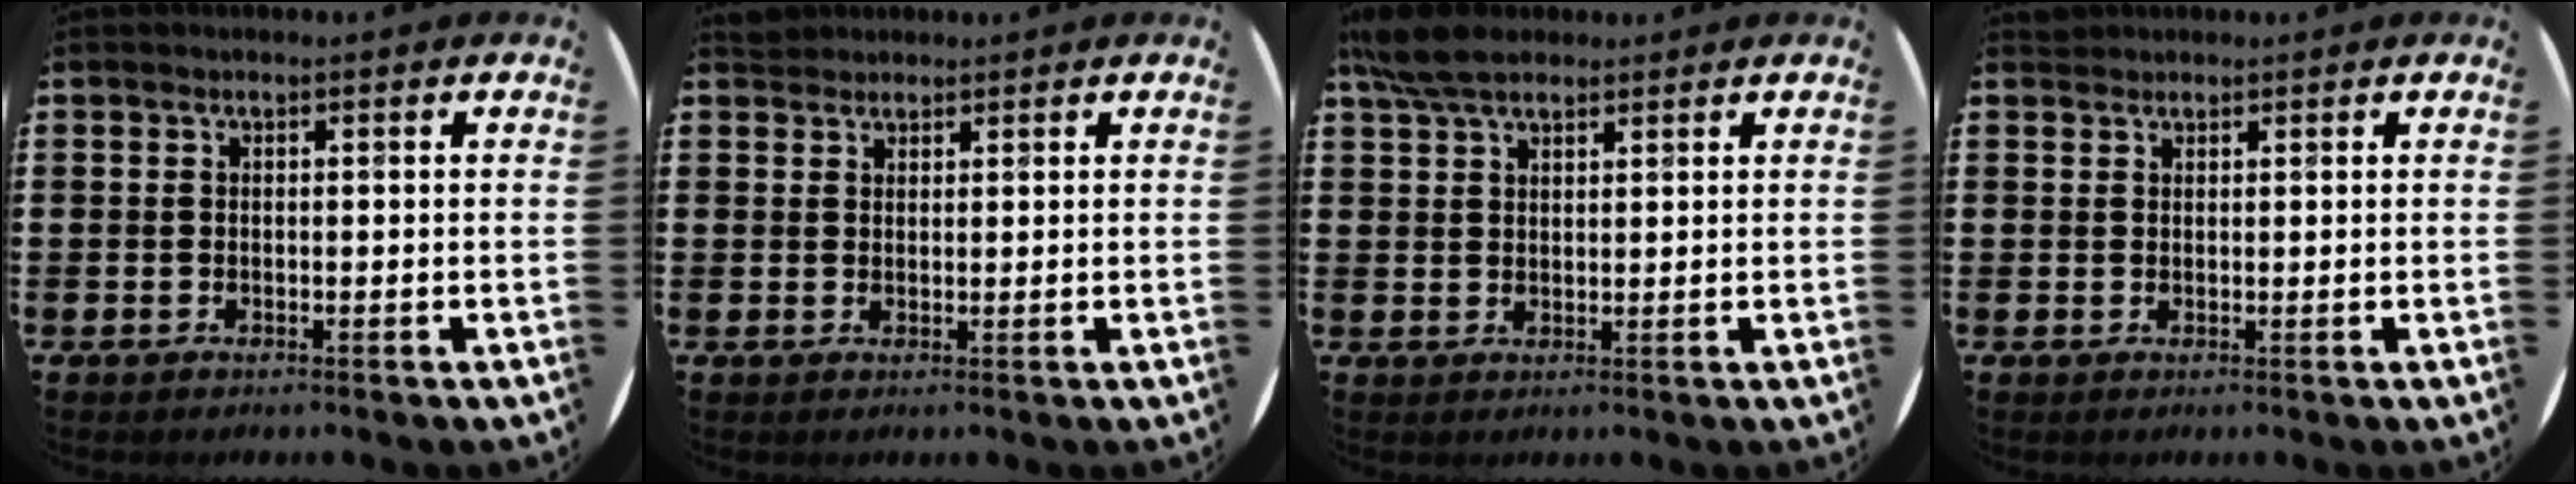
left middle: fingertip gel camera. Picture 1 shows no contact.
{"total": 1.9, "force": [1.8, 0.7, 0.0], "torque": [0.006, 0.003, 0.034]}
{"total": 5.7, "force": [4.7, 1.9, 2.6], "torque": [-0.061, -0.002, 0.089]}
{"total": 1.0, "force": [0.9, 0.3, -0.1], "torque": [0.002, 0.002, 0.018]}